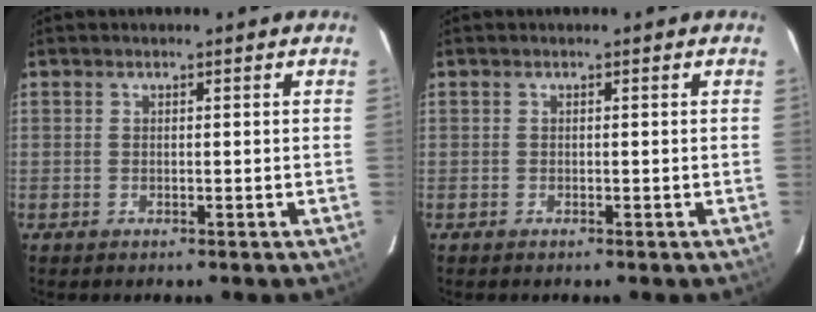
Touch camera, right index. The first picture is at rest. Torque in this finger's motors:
{"motor_torque": [0.10, 0.02, -0.01, 0.00]}